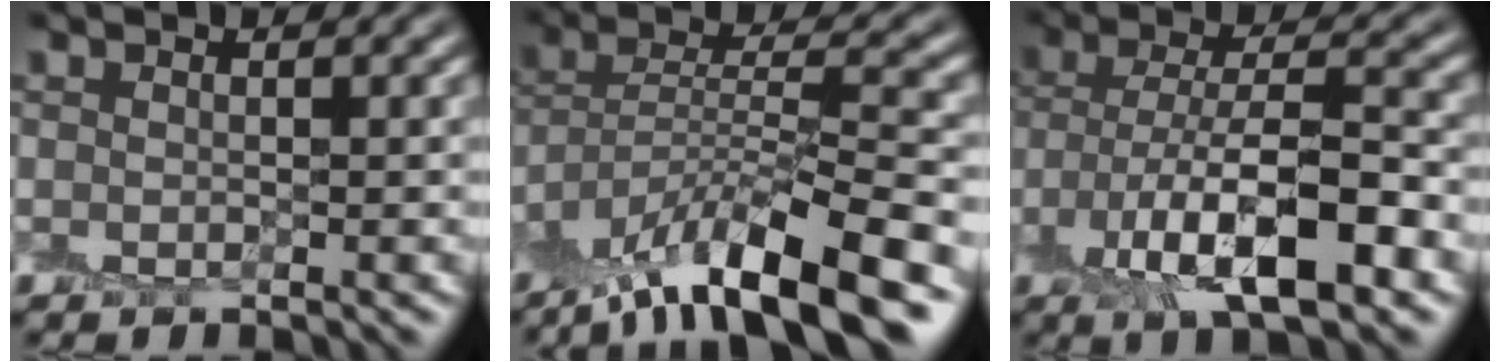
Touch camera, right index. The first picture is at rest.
{"total": 11.7, "force": [-7.9, 2.6, 8.2], "torque": [-0.136, 0.010, -0.144]}
{"total": 9.2, "force": [-3.3, 3.5, 7.8], "torque": [-0.140, 0.000, -0.062]}